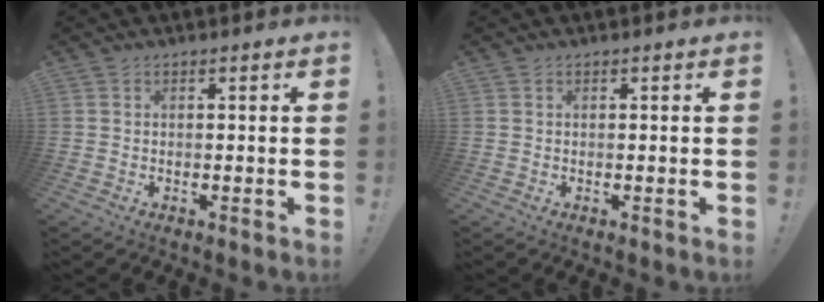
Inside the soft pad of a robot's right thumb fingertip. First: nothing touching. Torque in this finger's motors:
{"motor_torque": [-0.01, -0.21, -0.21, 0.25, -0.06]}